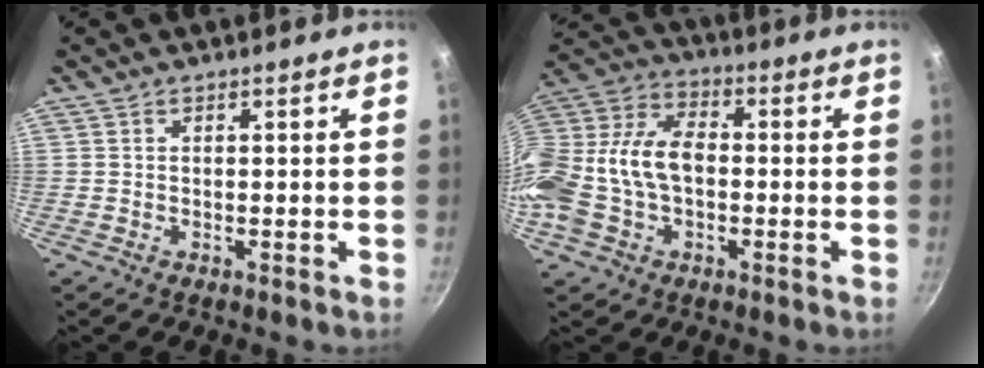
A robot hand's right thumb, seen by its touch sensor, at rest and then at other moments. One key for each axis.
{"total": 18.1, "fx": -1.9, "fy": 12.4, "fz": 13.0, "tx": -0.257, "ty": 0.050, "tz": -0.046}